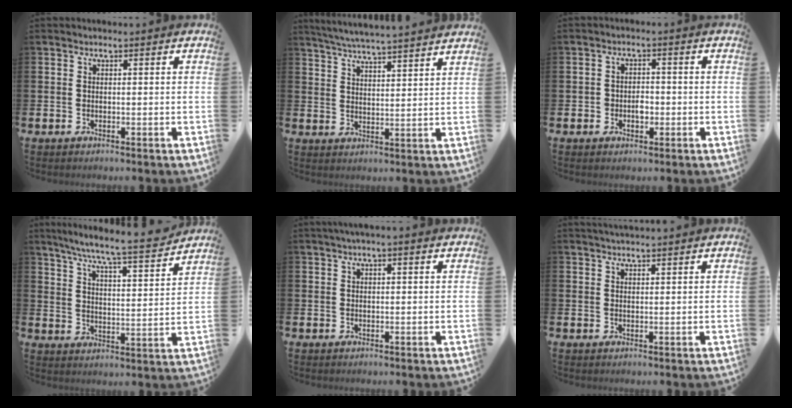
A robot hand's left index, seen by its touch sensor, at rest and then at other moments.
{"total": 5.5, "force": [5.5, -0.5, 0.8], "torque": [-0.038, -0.032, 0.097]}
{"total": 2.1, "force": [-0.6, 1.7, 1.1], "torque": [-0.003, -0.004, -0.019]}
{"total": 8.3, "force": [7.7, 0.1, 3.2], "torque": [-0.083, -0.056, 0.131]}
{"total": 1.5, "force": [1.3, -0.1, 0.8], "torque": [-0.013, 0.001, 0.022]}
{"total": 2.1, "force": [2.0, -0.1, 0.3], "torque": [-0.007, -0.006, 0.037]}